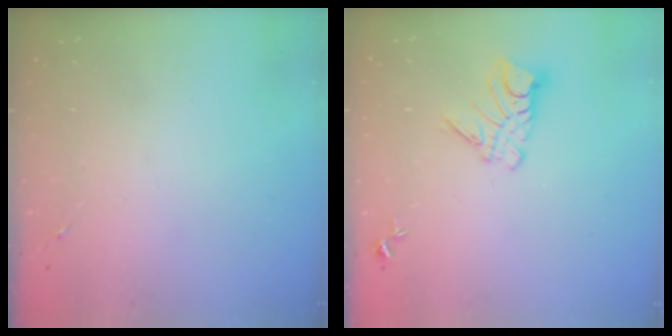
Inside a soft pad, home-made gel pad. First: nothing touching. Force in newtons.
{"total": 9.7, "press": 9.7, "slide": 0.9}